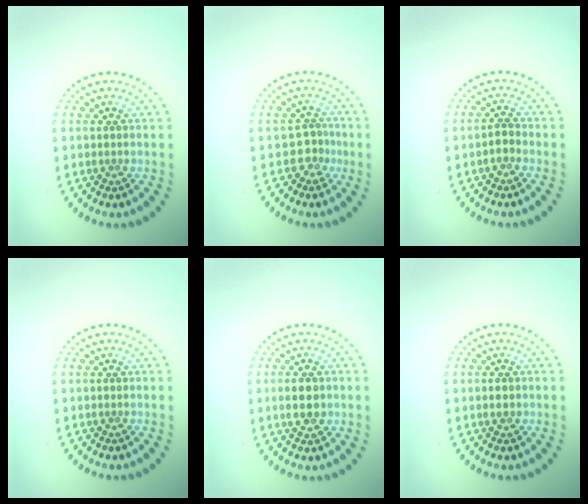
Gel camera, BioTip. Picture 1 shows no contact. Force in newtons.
{"total": 1.7, "press": 1.2, "slide": 1.3}
{"total": 1.2, "press": 1.0, "slide": 0.6}
{"total": 0.0}
{"total": 2.7, "press": 2.7, "slide": 0.1}
{"total": 1.1, "press": 1.1, "slide": 0.1}